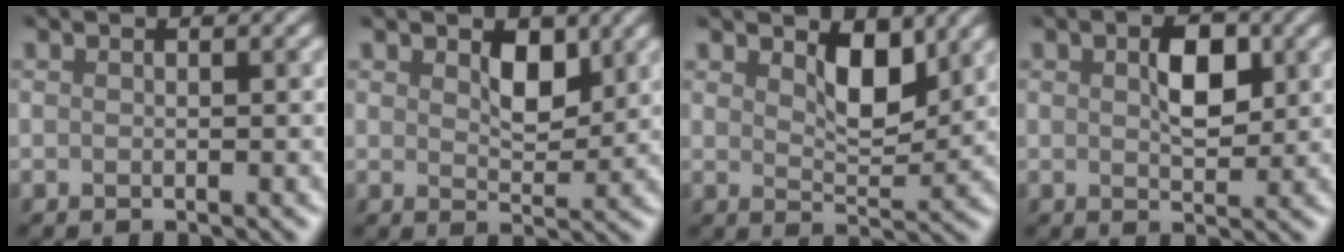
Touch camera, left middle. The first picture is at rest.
{"total": 2.0, "force": [1.5, 0.8, 1.0], "torque": [-0.027, -0.003, 0.031]}
{"total": 2.8, "force": [2.1, 0.8, 1.7], "torque": [-0.041, -0.007, 0.040]}
{"total": 1.9, "force": [1.0, 0.7, 1.5], "torque": [-0.034, 0.002, 0.018]}